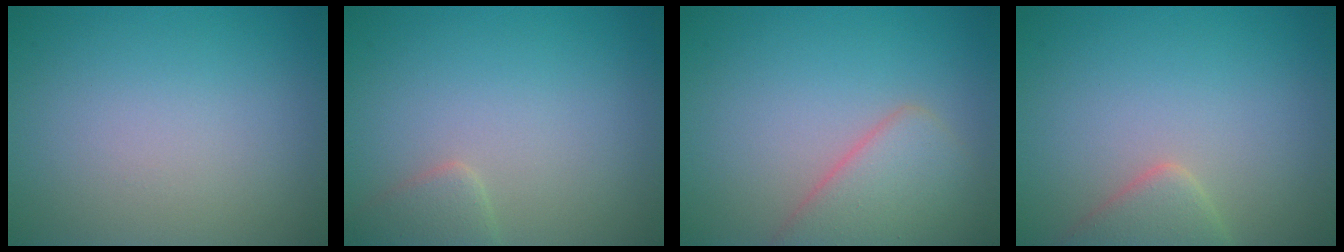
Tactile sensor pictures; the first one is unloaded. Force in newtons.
{"total": 1.8, "press": 1.8, "slide": 0.1}
{"total": 4.4, "press": 4.4, "slide": 0.2}
{"total": 2.8, "press": 2.8, "slide": 0.2}